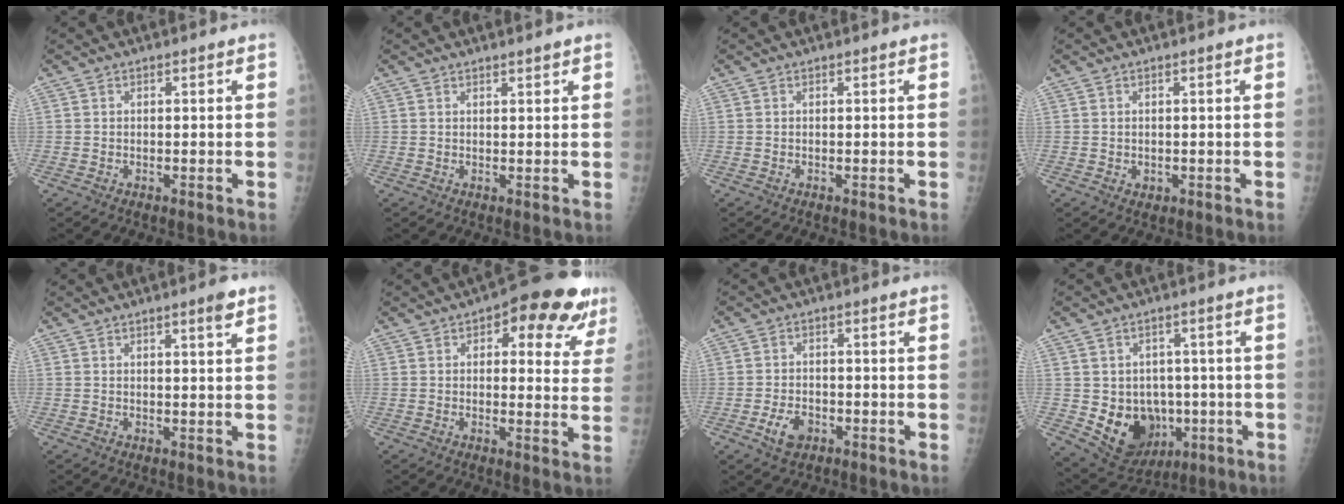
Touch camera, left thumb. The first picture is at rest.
{"total": 1.2, "force": [1.0, 0.2, 0.7], "torque": [-0.007, -0.006, 0.016]}
{"total": 0.0}
{"total": 1.4, "force": [-0.2, 1.1, 0.7], "torque": [-0.006, 0.000, 0.001]}
{"total": 3.1, "force": [1.8, 0.3, 2.5], "torque": [-0.036, -0.010, 0.026]}
{"total": 14.9, "force": [7.7, 6.8, 10.8], "torque": [-0.087, -0.015, 0.090]}
{"total": 4.7, "force": [-2.2, 3.0, 2.8], "torque": [-0.046, 0.012, -0.036]}
{"total": 13.0, "force": [-2.4, 10.6, 7.1], "torque": [-0.076, 0.012, -0.011]}